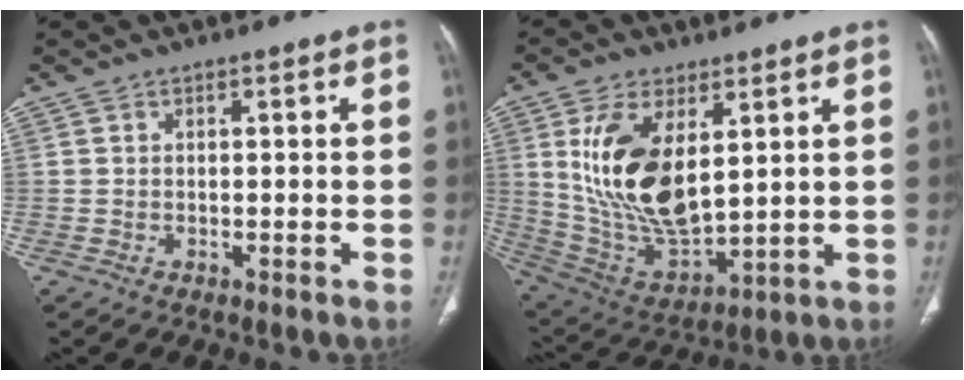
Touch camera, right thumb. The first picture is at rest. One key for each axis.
{"total": 18.0, "fx": 4.8, "fy": 9.1, "fz": 14.7, "tx": -0.268, "ty": -0.025, "tz": 0.111}